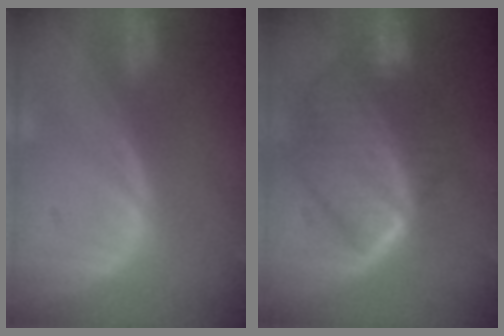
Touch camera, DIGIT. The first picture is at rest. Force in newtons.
{"total": 10.6, "press": 10.5, "slide": 0.9}